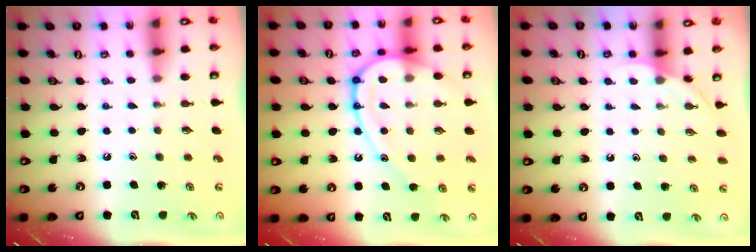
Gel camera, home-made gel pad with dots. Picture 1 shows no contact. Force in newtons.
{"total": 15.4, "press": 15.3, "slide": 1.8}
{"total": 3.1, "press": 3.1, "slide": 0.3}